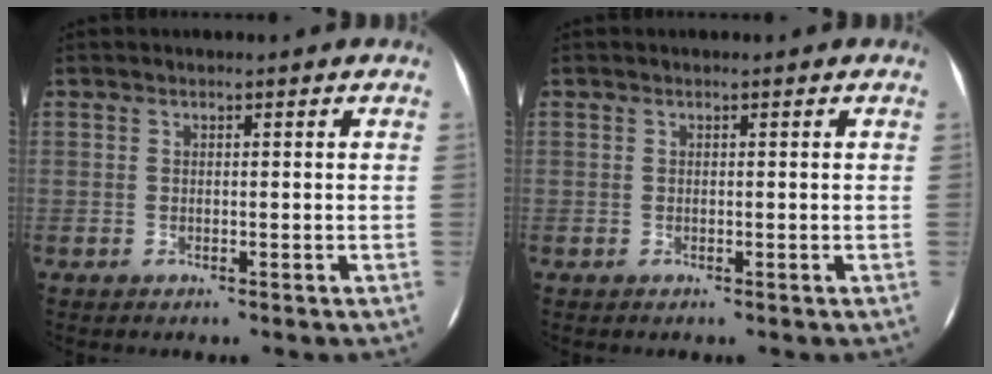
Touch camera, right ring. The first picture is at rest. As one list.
[{"total": 0.0}]